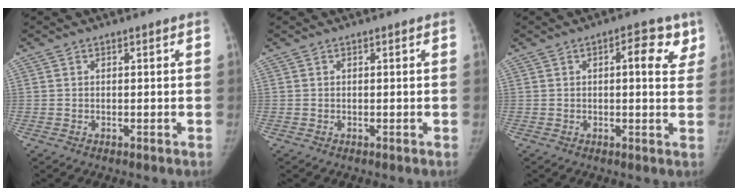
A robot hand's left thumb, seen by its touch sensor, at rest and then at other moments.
{"total": 0.0}
{"total": 6.7, "force": [2.5, 3.0, 5.4], "torque": [-0.040, -0.002, 0.023]}